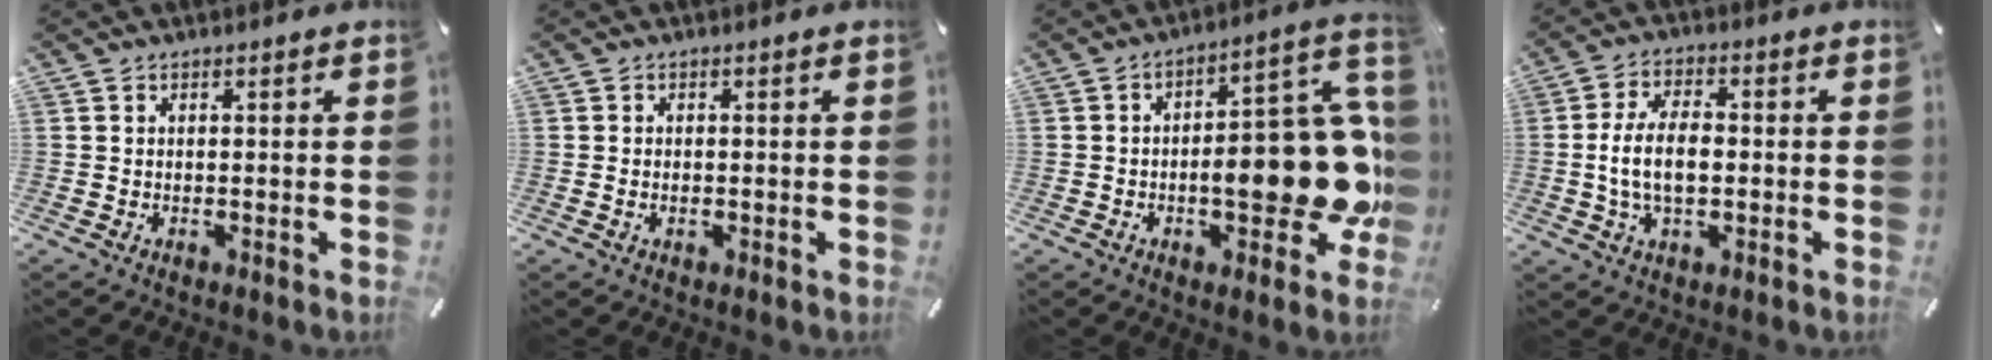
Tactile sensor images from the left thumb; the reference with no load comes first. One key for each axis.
{"total": 0.8, "fx": -0.3, "fy": 0.5, "fz": 0.6, "tx": -0.011, "ty": 0.002, "tz": -0.006}
{"total": 21.4, "fx": -3.7, "fy": 8.4, "fz": 19.3, "tx": -0.235, "ty": 0.003, "tz": -0.042}
{"total": 9.3, "fx": -0.8, "fy": 5.2, "fz": 7.7, "tx": -0.145, "ty": 0.008, "tz": -0.015}